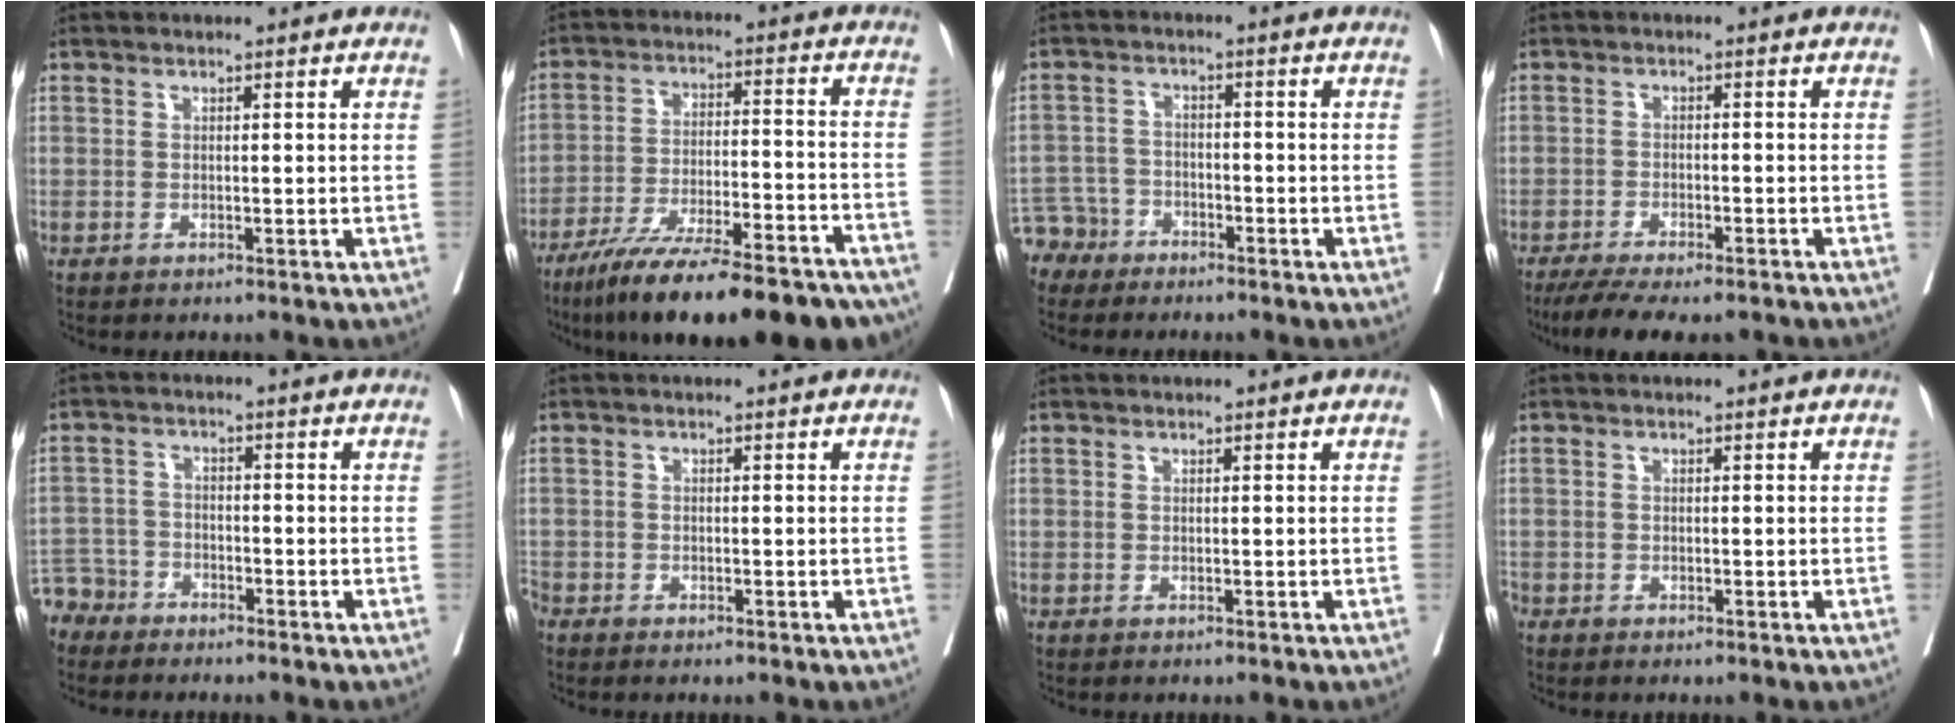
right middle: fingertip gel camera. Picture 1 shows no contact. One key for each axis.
{"total": 24.5, "fx": -19.7, "fy": 4.4, "fz": 14.0, "tx": -0.163, "ty": -0.009, "tz": -0.292}
{"total": 4.7, "fx": -3.7, "fy": 2.8, "fz": -0.8, "tx": 0.018, "ty": 0.004, "tz": -0.075}
{"total": 10.4, "fx": -8.5, "fy": 2.3, "fz": 5.5, "tx": -0.080, "ty": -0.013, "tz": -0.129}
{"total": 5.0, "fx": -4.3, "fy": 2.4, "fz": -0.7, "tx": 0.020, "ty": 0.000, "tz": -0.089}
{"total": 1.5, "fx": -1.2, "fy": 0.8, "fz": 0.4, "tx": -0.008, "ty": 0.001, "tz": -0.022}
{"total": 0.0}
{"total": 0.7, "fx": -0.3, "fy": 0.6, "fz": 0.2, "tx": -0.003, "ty": 0.003, "tz": -0.008}